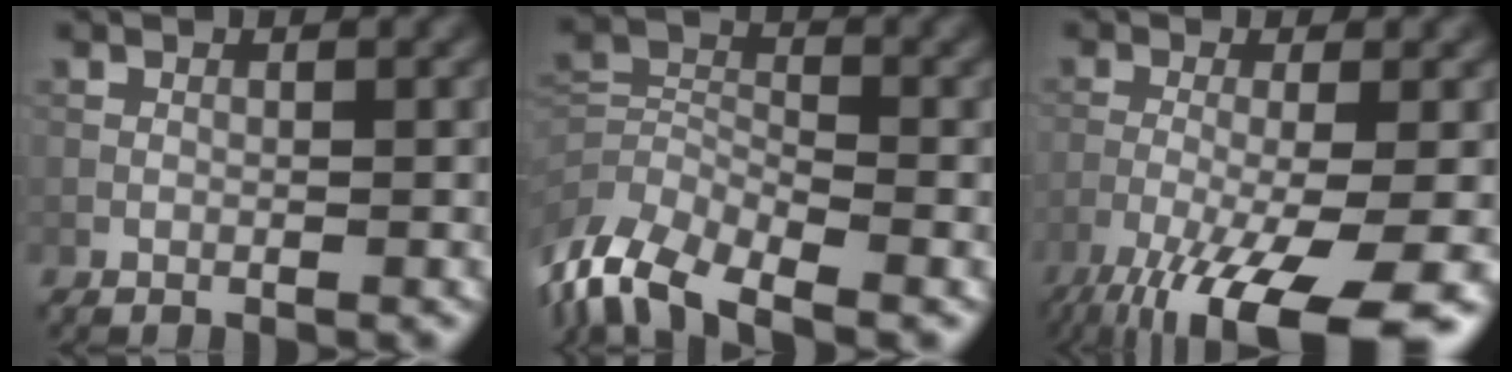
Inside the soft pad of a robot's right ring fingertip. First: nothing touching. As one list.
[{"total": 9.4, "force": [-7.0, 3.8, 5.1], "torque": [-0.109, -0.008, -0.138]}, {"total": 12.4, "force": [-7.8, 2.8, 9.2], "torque": [-0.164, -0.020, -0.121]}]